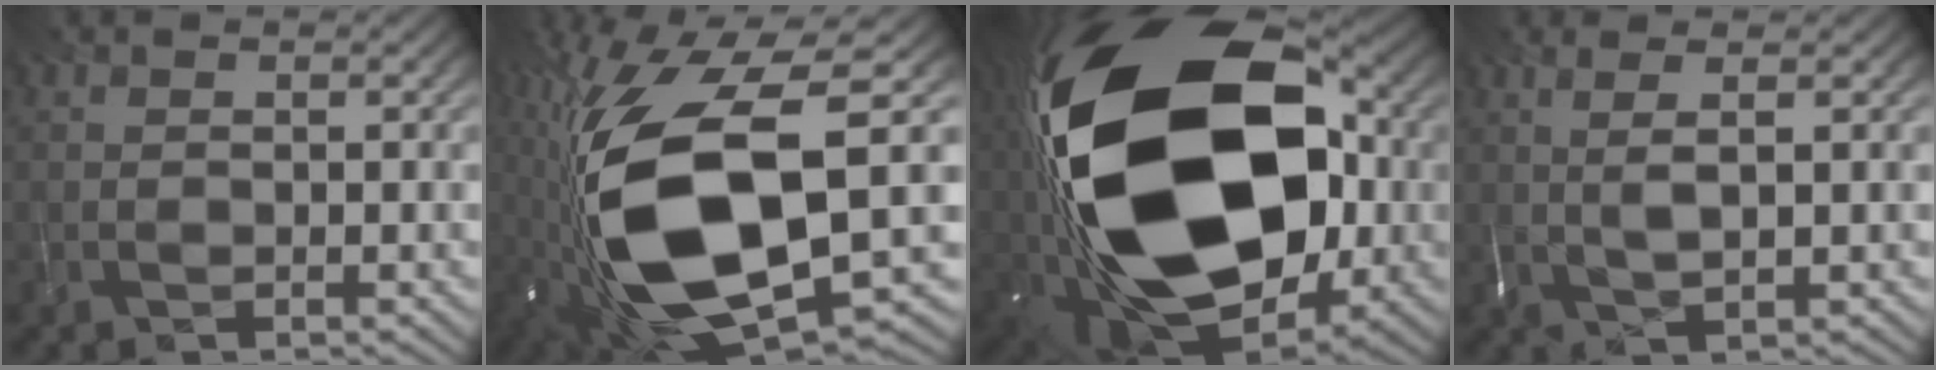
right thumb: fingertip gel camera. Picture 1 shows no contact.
{"total": 19.3, "force": [-2.5, 9.2, 16.8], "torque": [-0.370, -0.041, -0.027]}
{"total": 25.0, "force": [0.7, 15.0, 20.0], "torque": [-0.411, -0.034, 0.000]}
{"total": 3.3, "force": [1.2, 0.4, 3.1], "torque": [-0.068, 0.002, 0.027]}